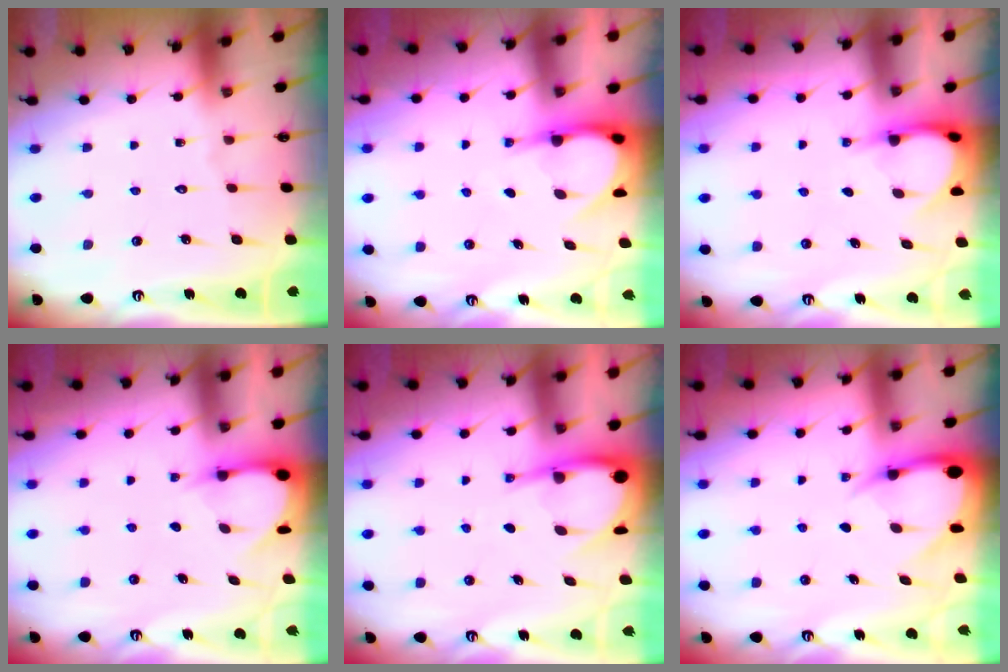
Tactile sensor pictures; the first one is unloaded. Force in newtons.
{"total": 5.1, "press": 5.0, "slide": 0.5}
{"total": 3.9, "press": 3.8, "slide": 0.2}
{"total": 3.5, "press": 3.5, "slide": 0.3}
{"total": 7.3, "press": 7.3, "slide": 0.9}
{"total": 5.4, "press": 5.4, "slide": 0.7}